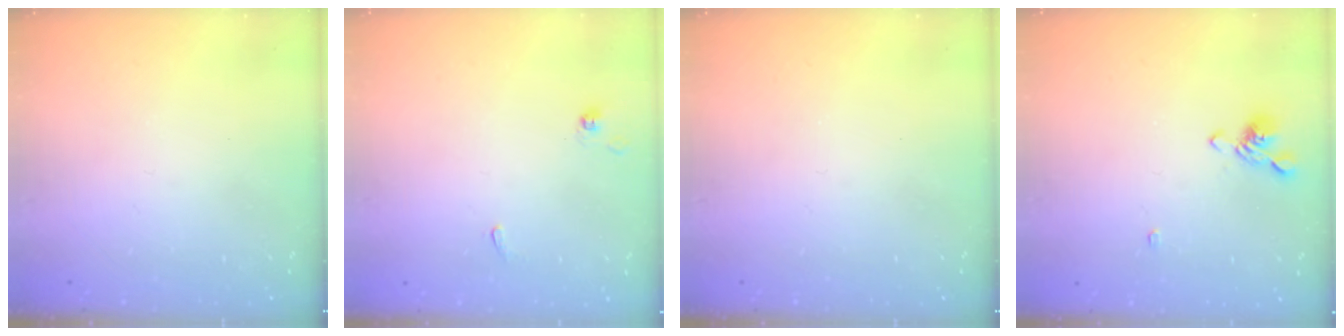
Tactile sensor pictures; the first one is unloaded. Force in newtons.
{"total": 0.9, "press": 0.9, "slide": 0.2}
{"total": 0.0}
{"total": 2.0, "press": 1.8, "slide": 0.8}